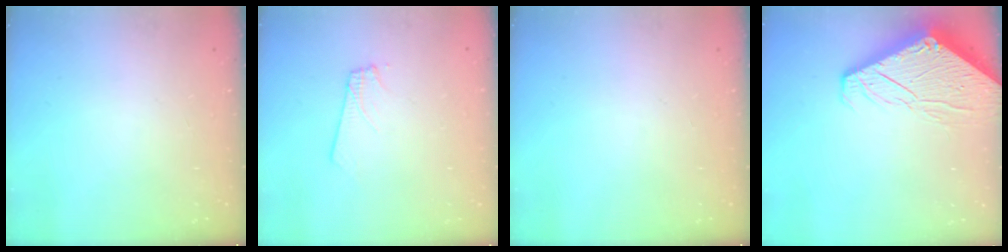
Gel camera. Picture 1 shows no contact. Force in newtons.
{"total": 2.9, "press": 2.9, "slide": 0.4}
{"total": 0.0}
{"total": 9.3, "press": 9.3, "slide": 1.0}